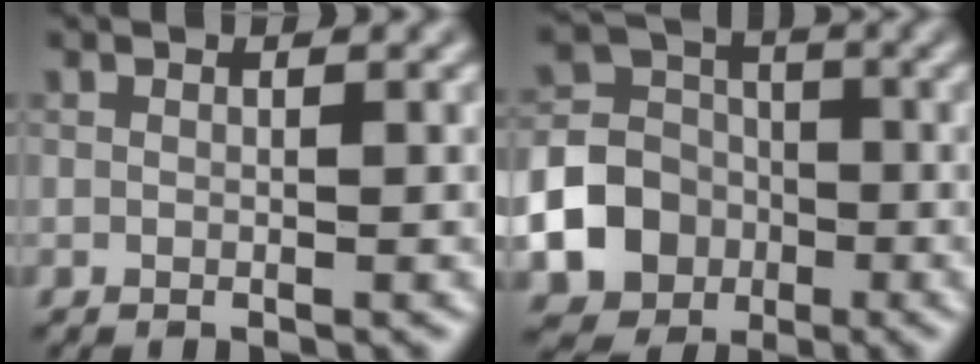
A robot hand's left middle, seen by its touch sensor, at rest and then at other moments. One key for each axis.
{"total": 13.7, "fx": -5.1, "fy": 12.3, "fz": 3.2, "tx": -0.082, "ty": -0.047, "tz": -0.103}